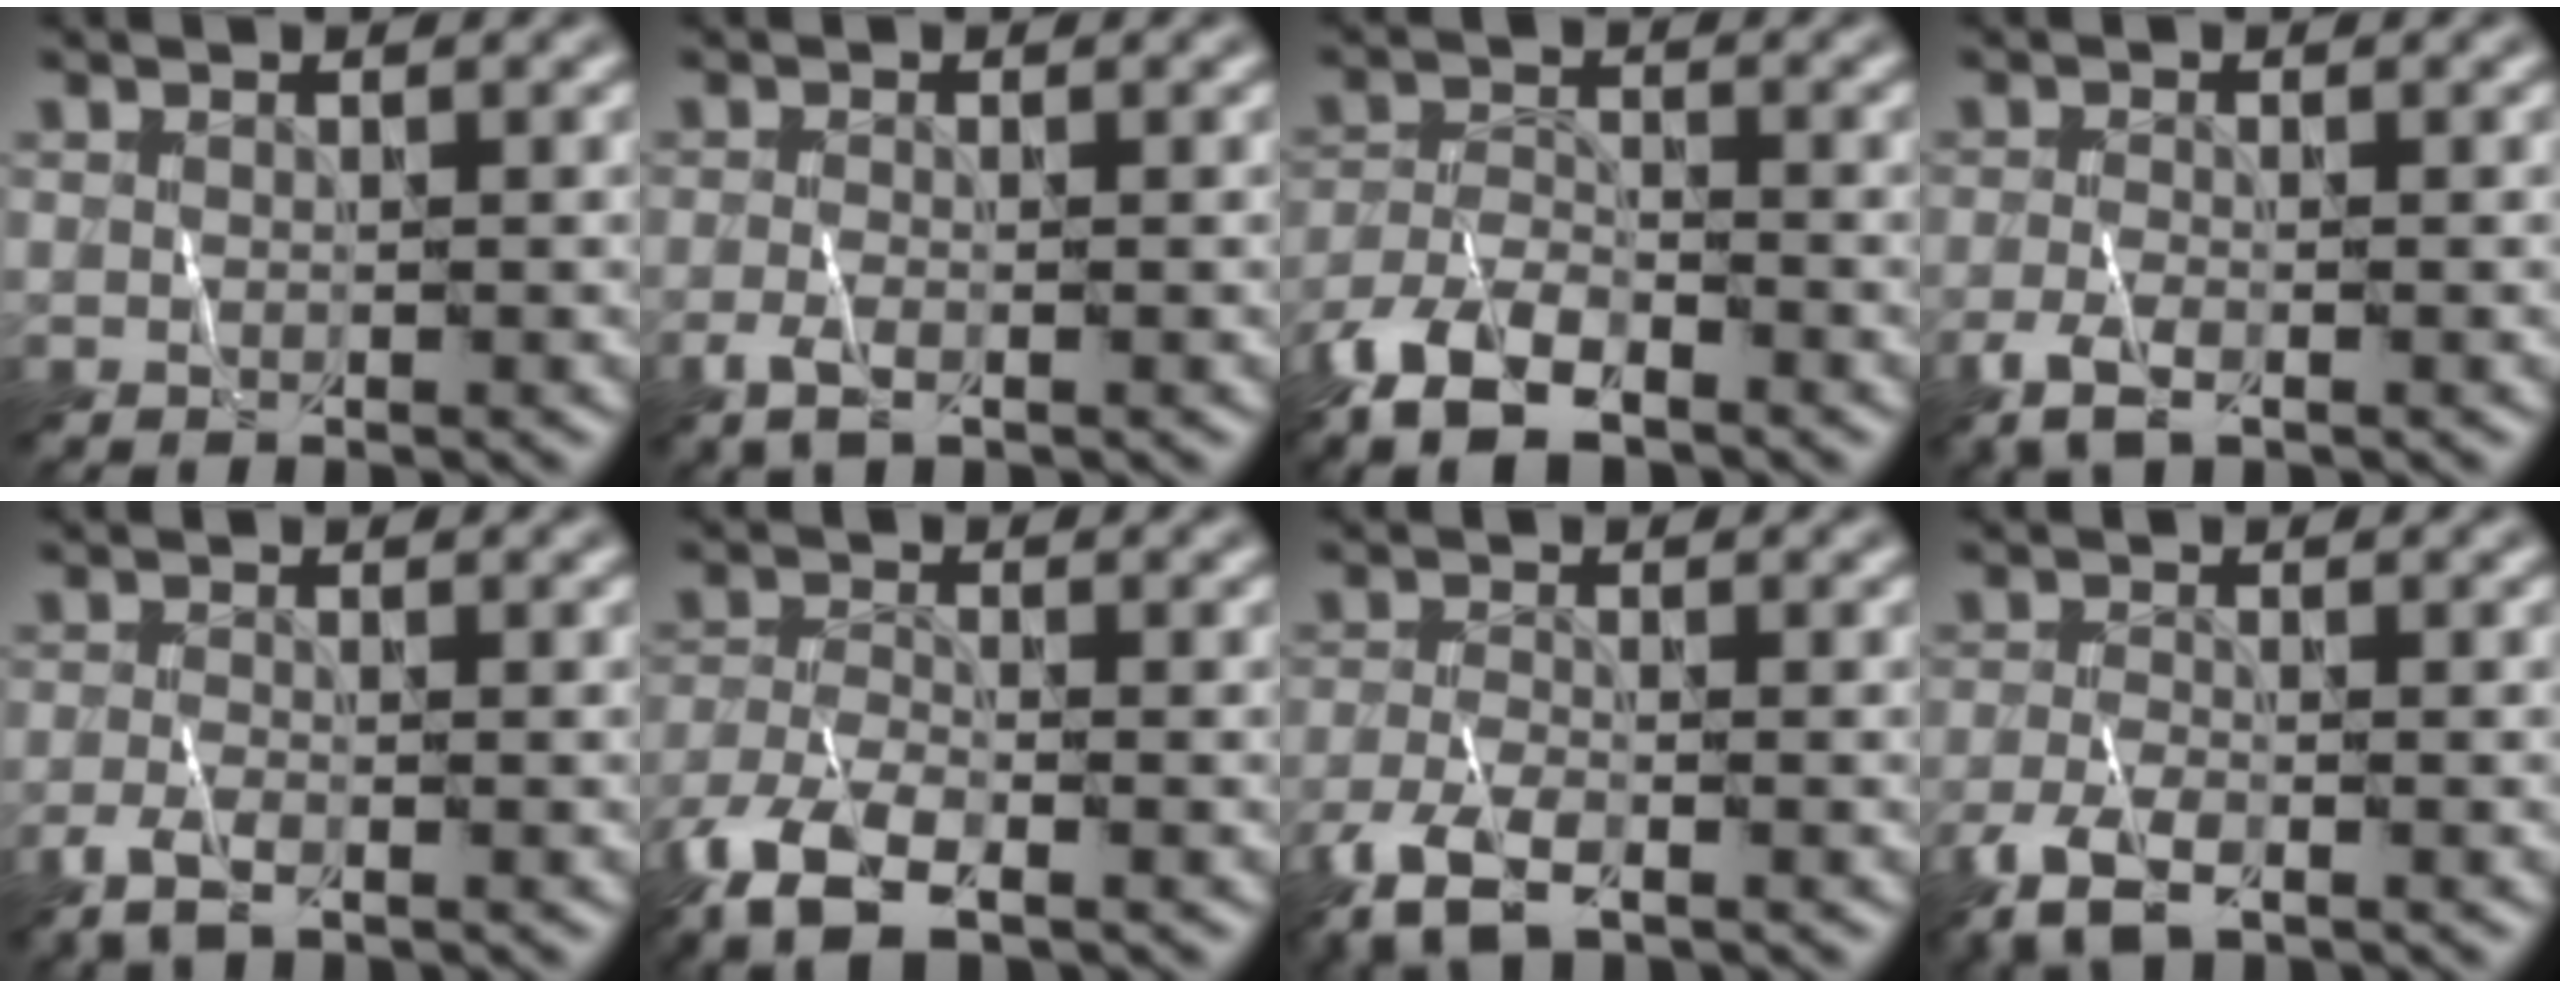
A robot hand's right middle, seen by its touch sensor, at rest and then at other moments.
{"total": 1.9, "force": [-0.9, 0.7, 1.6], "torque": [-0.037, -0.004, -0.023]}
{"total": 7.8, "force": [-5.3, 3.3, 4.6], "torque": [-0.092, -0.012, -0.107]}
{"total": 2.7, "force": [-1.5, 1.0, 2.1], "torque": [-0.049, -0.007, -0.035]}
{"total": 2.4, "force": [-1.4, 0.8, 1.8], "torque": [-0.043, -0.005, -0.034]}
{"total": 6.5, "force": [-4.1, 2.6, 4.3], "torque": [-0.090, -0.015, -0.086]}
{"total": 4.5, "force": [-2.9, 1.6, 3.0], "torque": [-0.070, -0.013, -0.063]}
{"total": 4.1, "force": [-2.5, 1.6, 2.7], "torque": [-0.064, -0.012, -0.055]}